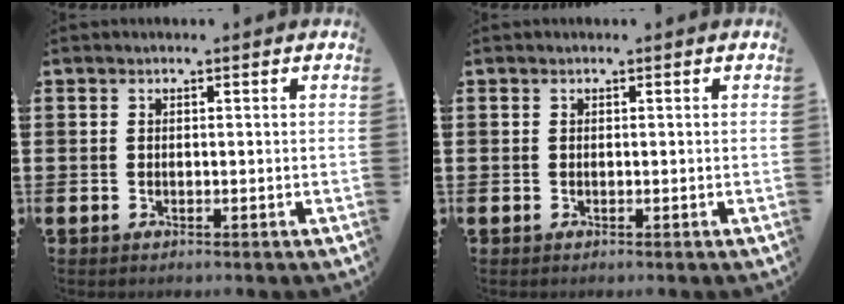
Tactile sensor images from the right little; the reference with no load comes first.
{"total": 0.0}